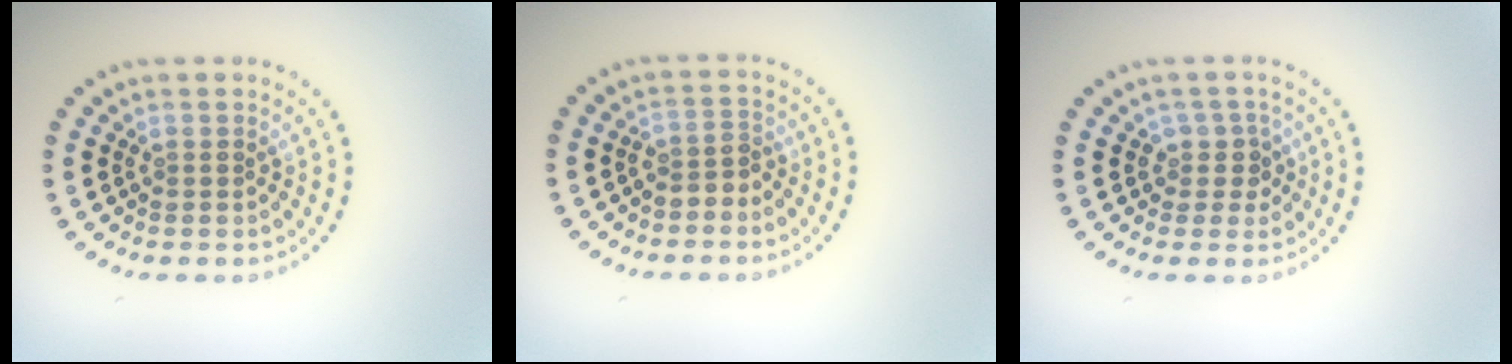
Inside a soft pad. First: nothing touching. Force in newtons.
{"total": 1.6, "press": 1.3, "slide": 1.0}
{"total": 1.8, "press": 1.4, "slide": 1.2}